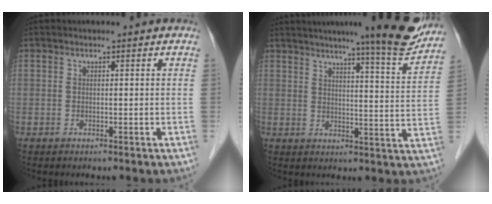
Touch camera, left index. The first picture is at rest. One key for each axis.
{"total": 14.3, "fx": 12.2, "fy": 0.3, "fz": 7.4, "tx": -0.093, "ty": -0.015, "tz": 0.147}